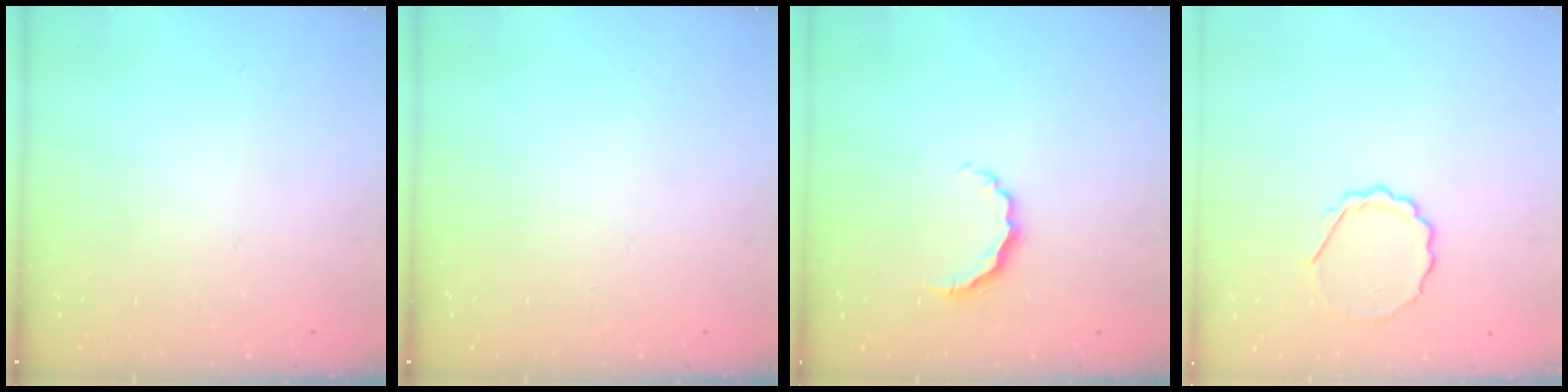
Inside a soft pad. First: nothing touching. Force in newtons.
{"total": 0.0}
{"total": 4.7, "press": 4.7, "slide": 0.6}
{"total": 5.9, "press": 5.7, "slide": 1.5}